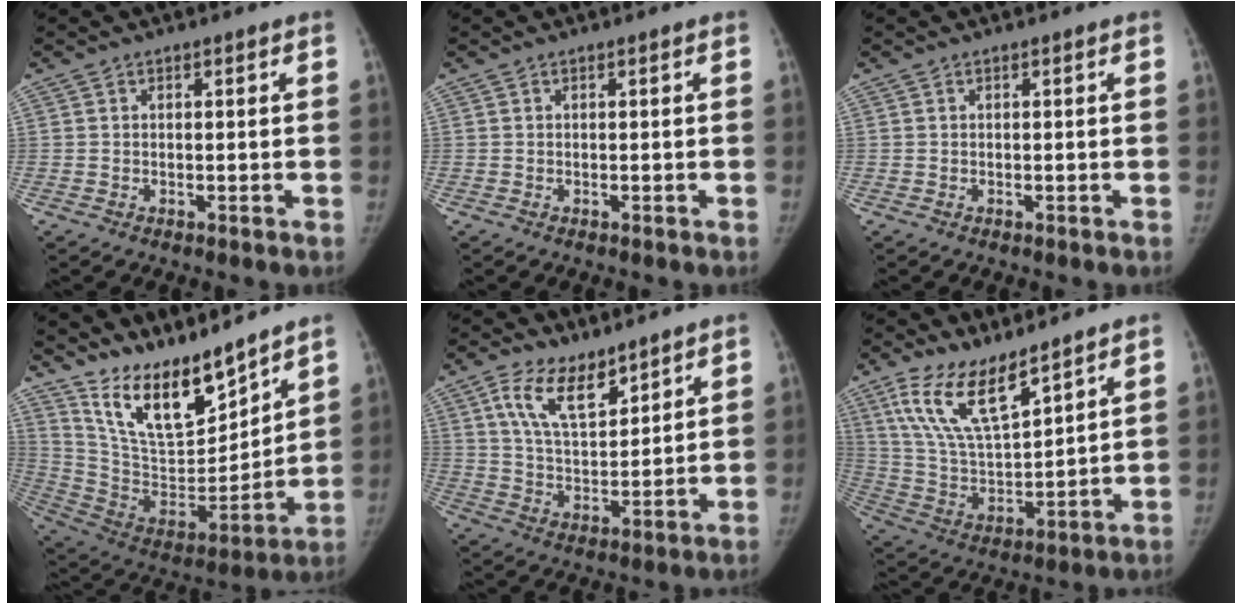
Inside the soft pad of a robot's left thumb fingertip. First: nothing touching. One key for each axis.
{"total": 0.0}
{"total": 0.0}
{"total": 17.7, "fx": 14.6, "fy": 5.1, "fz": 8.6, "tx": -0.107, "ty": -0.103, "tz": 0.279}
{"total": 10.7, "fx": 6.8, "fy": 5.0, "fz": 6.6, "tx": -0.103, "ty": -0.040, "tz": 0.134}
{"total": 14.1, "fx": 9.5, "fy": 4.5, "fz": 9.5, "tx": -0.167, "ty": -0.052, "tz": 0.200}